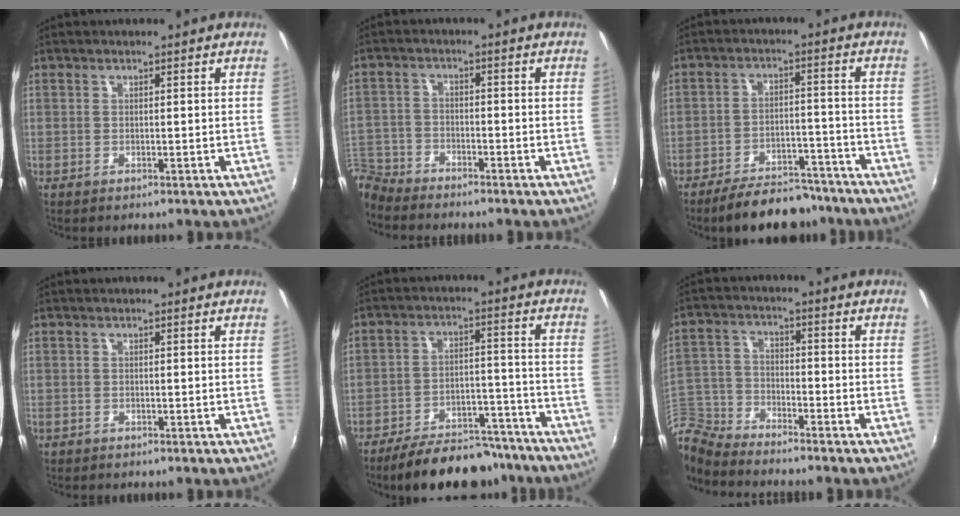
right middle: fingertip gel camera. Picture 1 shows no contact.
{"total": 8.5, "force": [-7.6, 3.4, 1.2], "torque": [-0.052, 0.010, -0.157]}
{"total": 13.1, "force": [-11.1, 4.5, 5.1], "torque": [-0.100, 0.016, -0.149]}
{"total": 0.8, "force": [-0.5, 0.6, 0.2], "torque": [-0.007, -0.002, -0.009]}
{"total": 17.9, "force": [-15.4, 5.9, 6.8], "torque": [-0.121, 0.019, -0.203]}
{"total": 10.1, "force": [-8.7, 4.1, 3.1], "torque": [-0.086, 0.001, -0.176]}